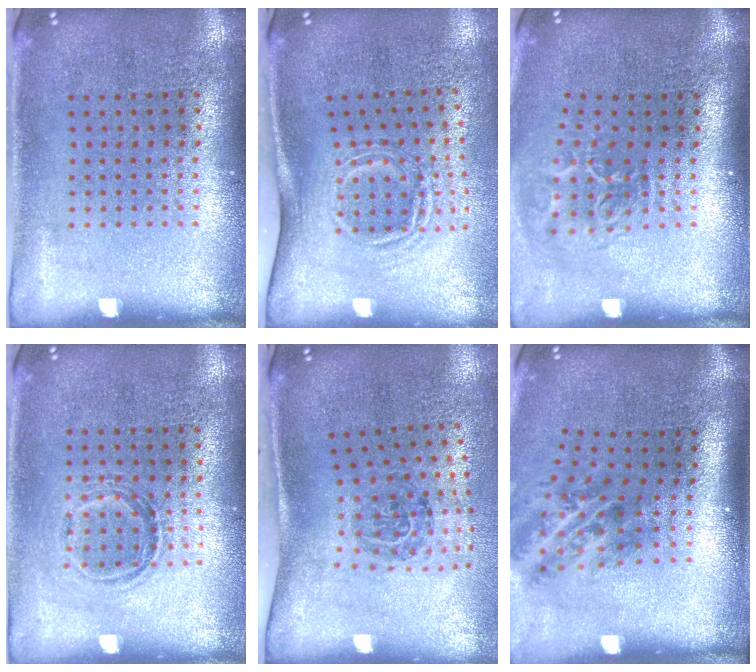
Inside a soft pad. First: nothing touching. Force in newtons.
{"total": 1.8, "press": 1.1, "slide": 1.4}
{"total": 2.0, "press": 1.3, "slide": 1.5}
{"total": 1.1, "press": 0.9, "slide": 0.6}
{"total": 1.7, "press": 1.1, "slide": 1.3}
{"total": 2.1, "press": 1.3, "slide": 1.7}